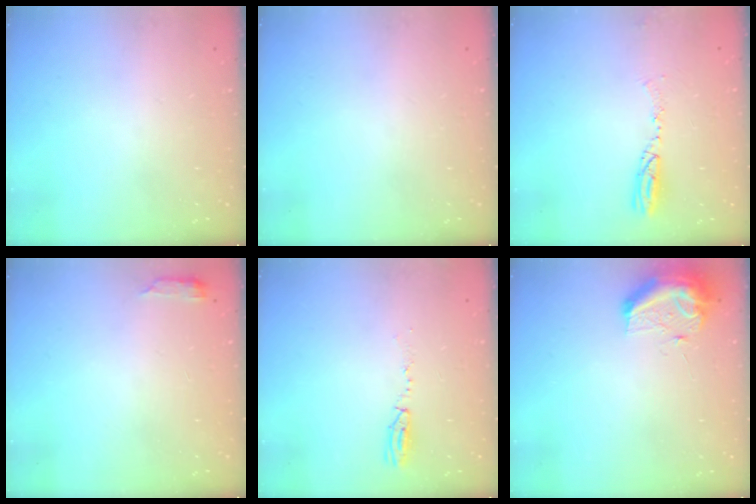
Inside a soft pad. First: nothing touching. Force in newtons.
{"total": 0.0}
{"total": 5.9, "press": 5.8, "slide": 0.9}
{"total": 2.9, "press": 2.9, "slide": 0.5}
{"total": 10.5, "press": 5.2, "slide": 9.1}
{"total": 10.4, "press": 10.4, "slide": 0.9}